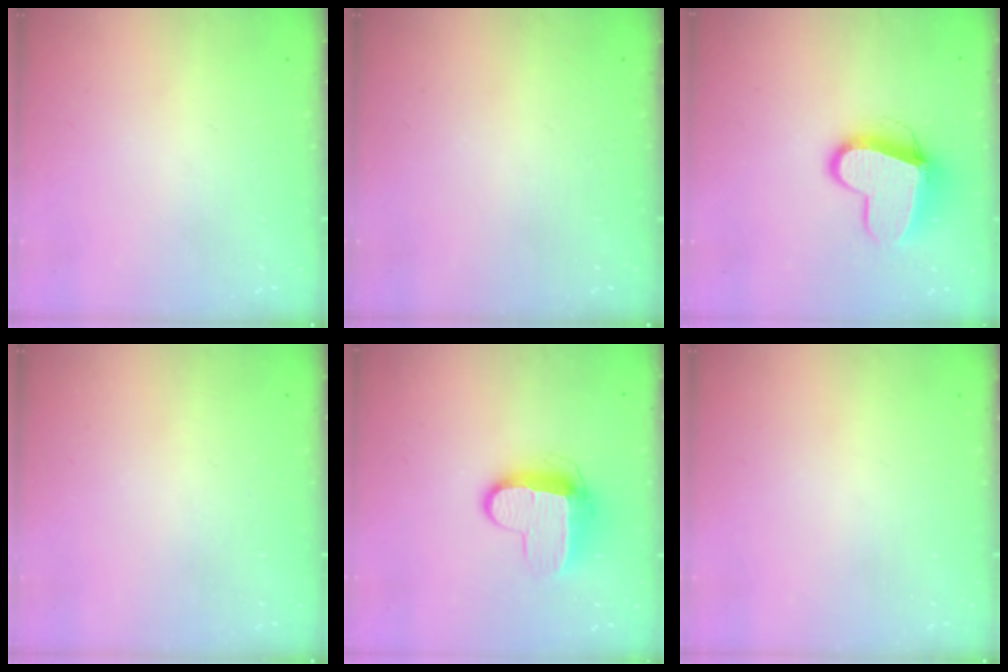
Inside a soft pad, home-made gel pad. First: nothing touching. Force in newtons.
{"total": 0.0}
{"total": 11.6, "press": 11.6, "slide": 1.2}
{"total": 0.0}
{"total": 10.8, "press": 10.8, "slide": 0.9}
{"total": 0.0}